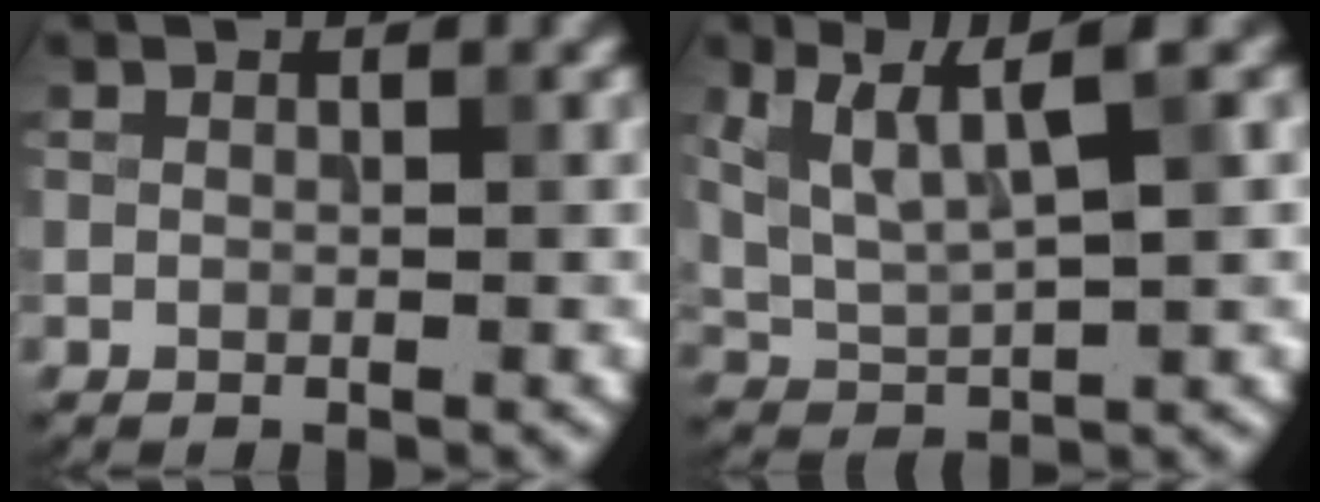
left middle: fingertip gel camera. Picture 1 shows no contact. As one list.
[{"total": 5.4, "force": [2.6, 1.2, 4.5], "torque": [-0.094, 0.001, 0.058]}]